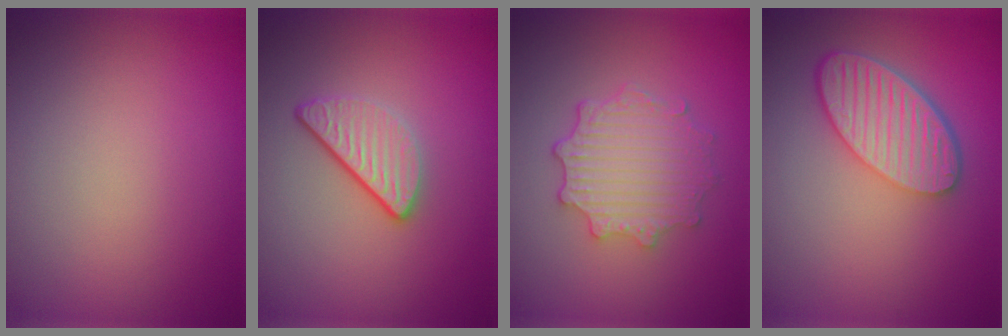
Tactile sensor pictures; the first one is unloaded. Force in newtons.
{"total": 3.4, "press": 2.6, "slide": 2.1}
{"total": 4.4, "press": 3.6, "slide": 2.6}
{"total": 5.9, "press": 4.5, "slide": 3.8}